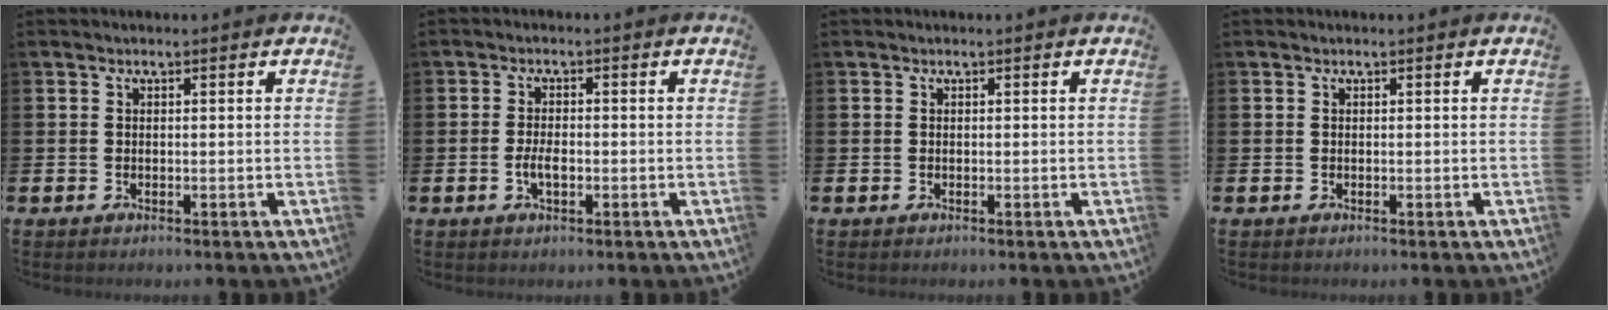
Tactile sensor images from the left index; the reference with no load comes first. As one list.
[{"total": 2.6, "force": [-0.6, 1.2, 2.2], "torque": [-0.041, 0.001, -0.012]}, {"total": 0.0}, {"total": 0.0}]